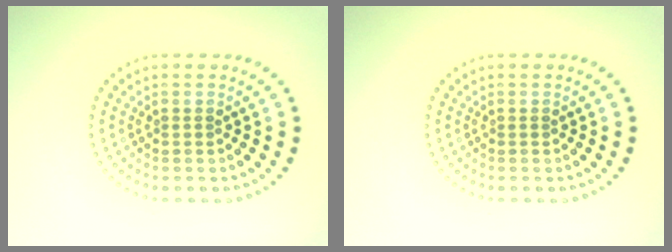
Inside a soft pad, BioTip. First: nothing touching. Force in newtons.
{"total": 0.0}